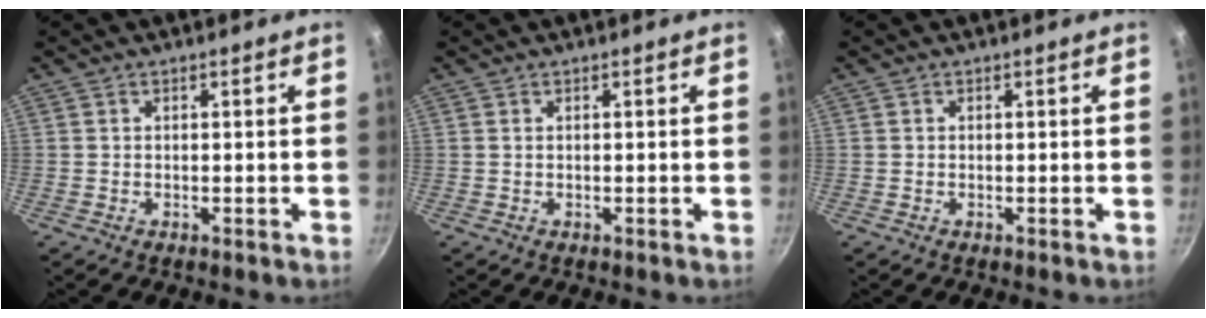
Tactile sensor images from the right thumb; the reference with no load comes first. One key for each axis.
{"total": 0.0}
{"total": 0.0}